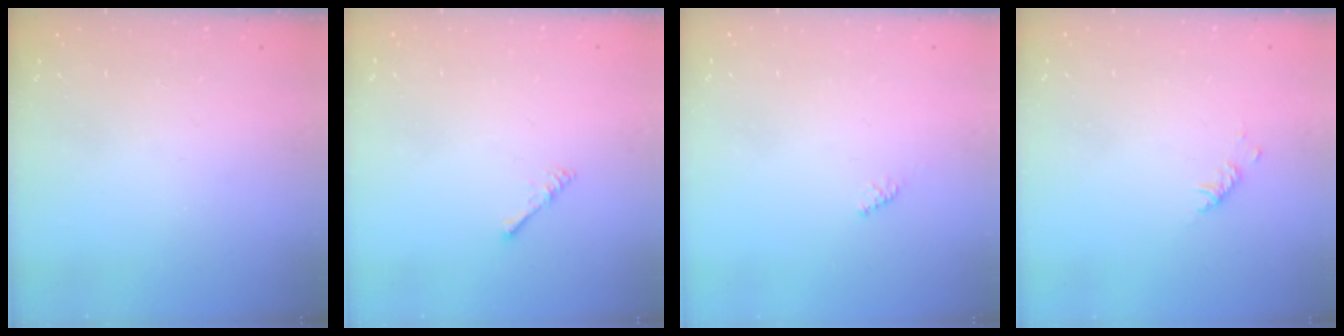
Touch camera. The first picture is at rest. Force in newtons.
{"total": 1.6, "press": 1.6, "slide": 0.4}
{"total": 1.6, "press": 1.5, "slide": 0.4}
{"total": 2.9, "press": 2.9, "slide": 0.6}